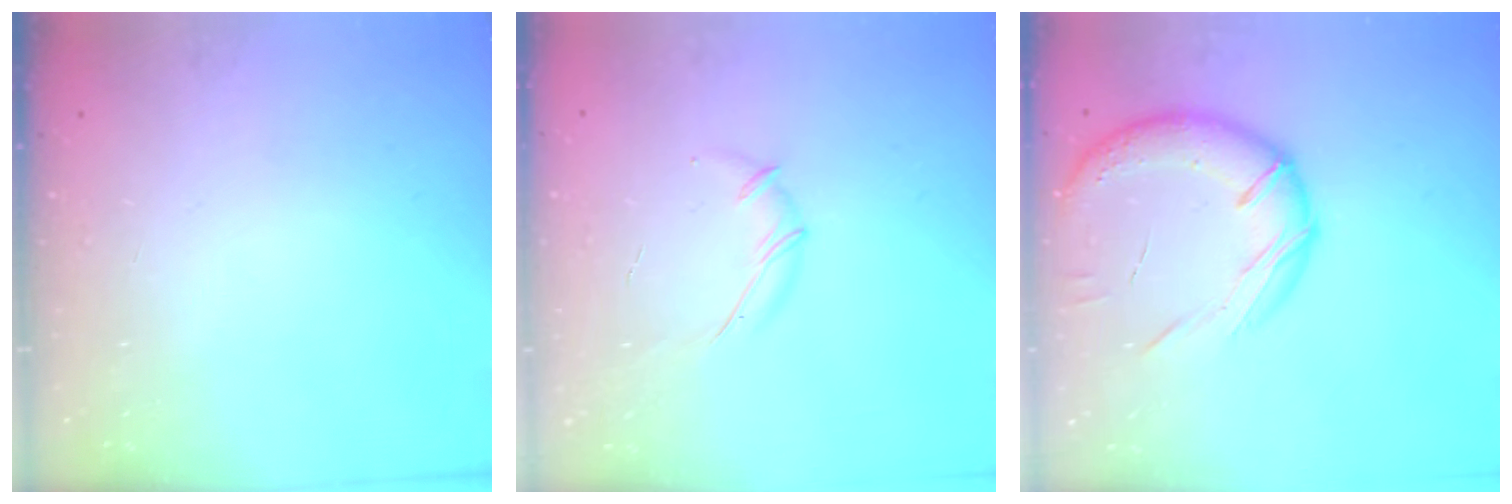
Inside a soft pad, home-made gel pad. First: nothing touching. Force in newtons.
{"total": 6.1, "press": 6.0, "slide": 1.1}
{"total": 17.2, "press": 16.9, "slide": 3.1}